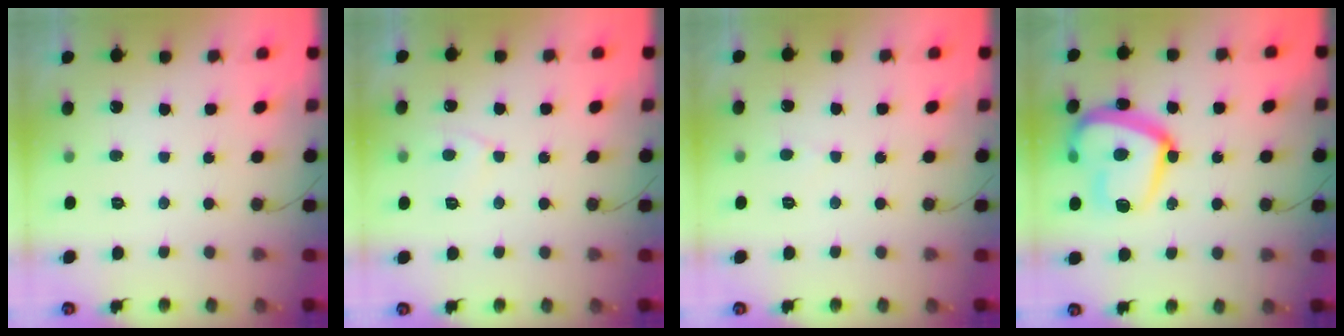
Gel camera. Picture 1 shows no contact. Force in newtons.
{"total": 5.2, "press": 5.2, "slide": 0.6}
{"total": 2.9, "press": 2.9, "slide": 0.5}
{"total": 21.7, "press": 21.6, "slide": 1.9}